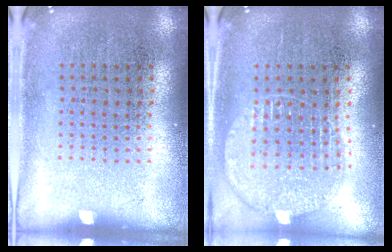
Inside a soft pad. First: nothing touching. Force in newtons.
{"total": 1.1, "press": 1.1, "slide": 0.3}